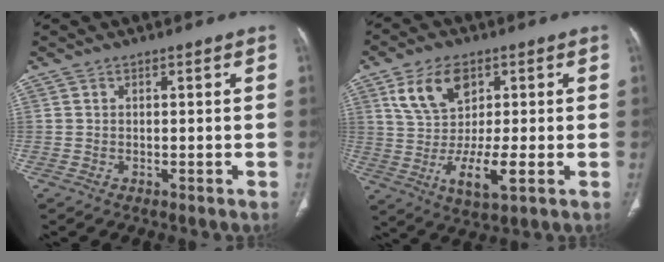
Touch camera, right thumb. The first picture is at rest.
{"total": 12.7, "force": [2.0, 6.5, 10.8], "torque": [-0.193, -0.013, 0.041]}